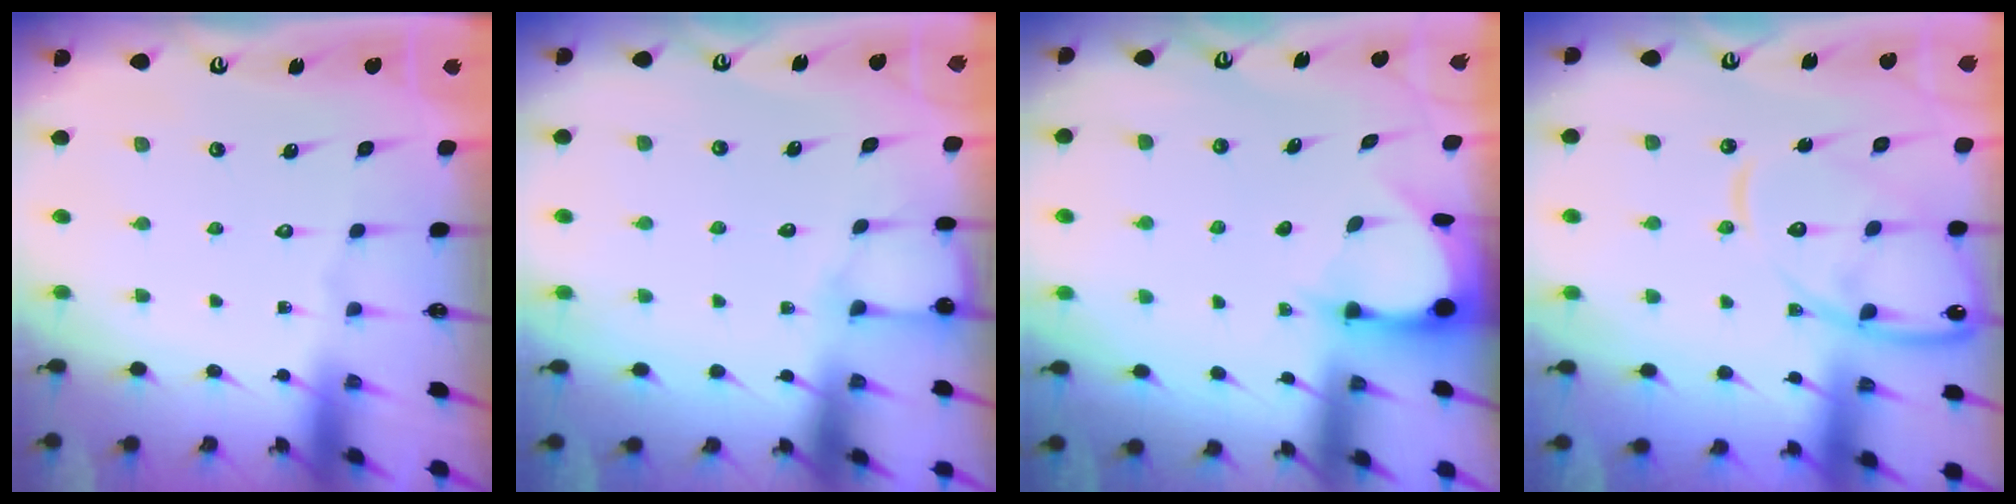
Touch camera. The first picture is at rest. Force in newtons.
{"total": 4.4, "press": 4.4, "slide": 0.5}
{"total": 3.4, "press": 3.4, "slide": 0.3}
{"total": 15.1, "press": 15.0, "slide": 1.5}